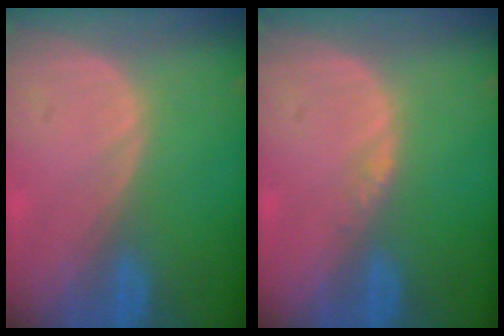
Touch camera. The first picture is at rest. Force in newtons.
{"total": 0.8, "press": 0.8, "slide": 0.1}